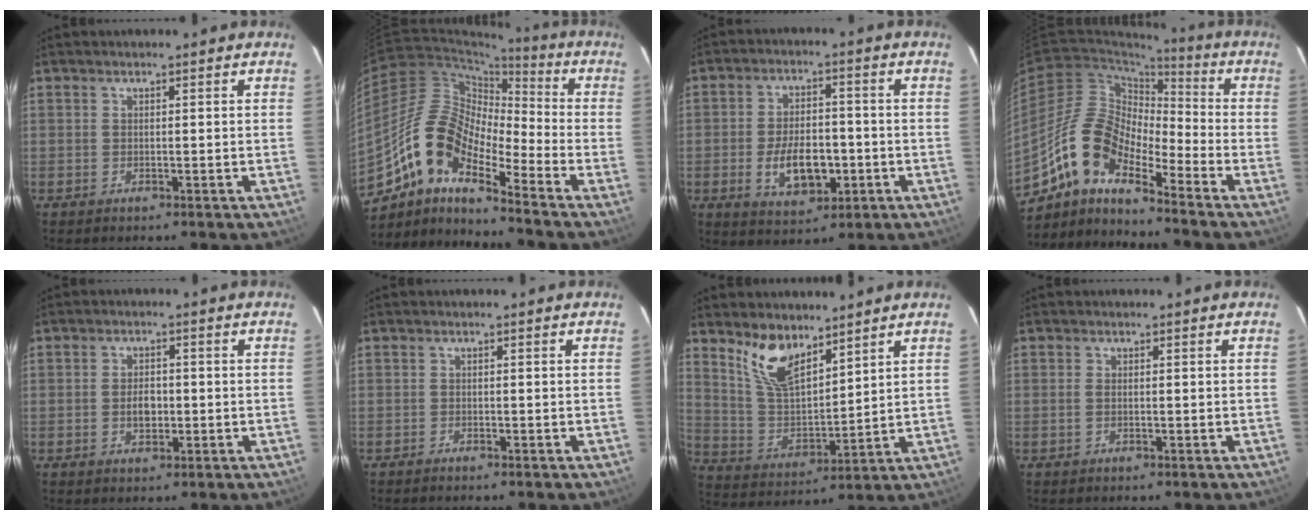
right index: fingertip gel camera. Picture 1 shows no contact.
{"total": 14.0, "force": [-9.2, 4.5, 9.5], "torque": [-0.157, 0.004, -0.189]}
{"total": 10.1, "force": [-2.7, 5.4, 8.1], "torque": [-0.156, 0.003, -0.034]}
{"total": 13.1, "force": [-9.6, 4.4, 7.7], "torque": [-0.133, 0.009, -0.199]}
{"total": 3.6, "force": [-0.6, 2.3, 2.7], "torque": [-0.048, 0.003, -0.009]}
{"total": 0.6, "force": [-0.6, 0.1, 0.1], "torque": [-0.005, -0.001, -0.011]}
{"total": 10.8, "force": [7.6, 4.5, 6.2], "torque": [-0.123, 0.002, 0.157]}
{"total": 0.9, "force": [-0.2, 0.4, 0.8], "torque": [-0.019, 0.000, -0.005]}